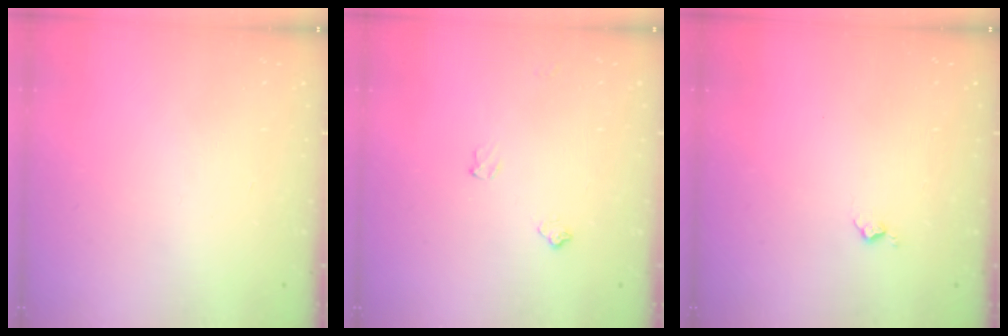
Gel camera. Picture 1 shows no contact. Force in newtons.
{"total": 5.2, "press": 5.2, "slide": 0.7}
{"total": 5.0, "press": 5.0, "slide": 0.7}